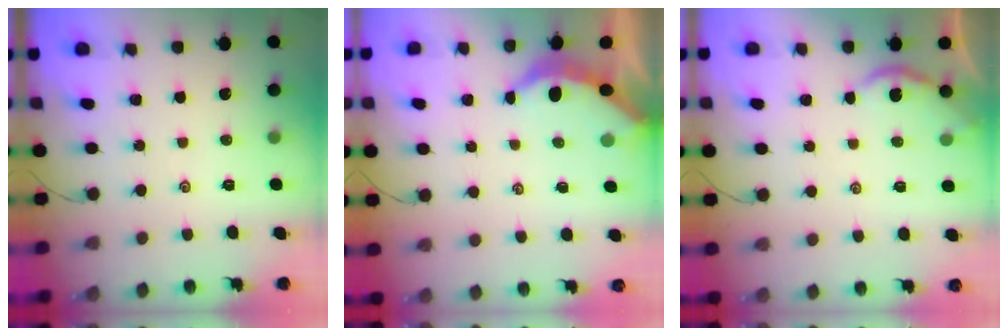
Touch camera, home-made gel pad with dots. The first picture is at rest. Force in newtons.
{"total": 3.8, "press": 3.8, "slide": 0.4}
{"total": 1.9, "press": 1.8, "slide": 0.4}